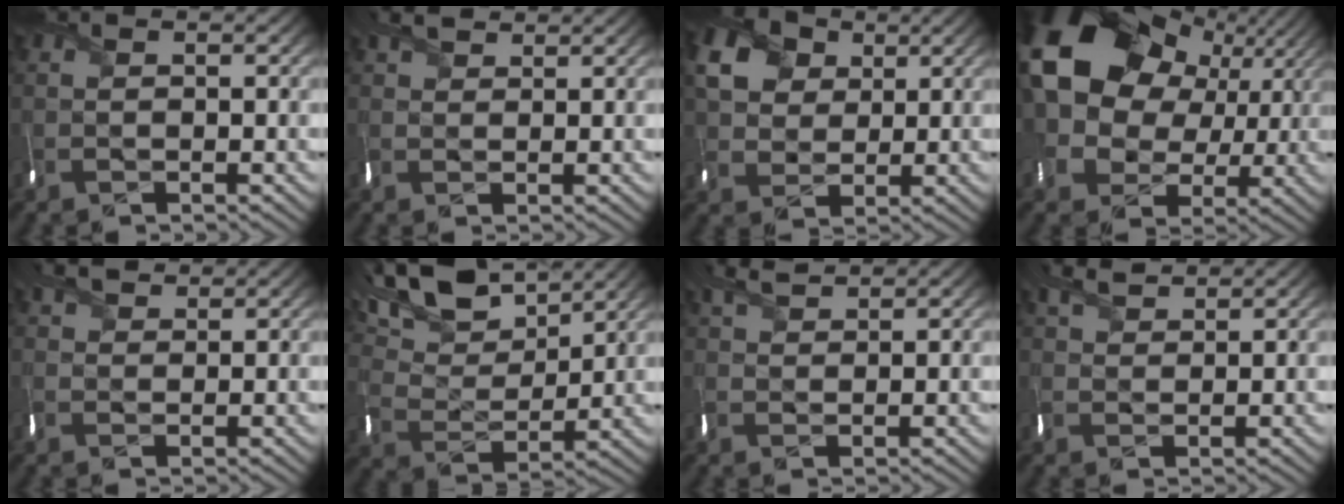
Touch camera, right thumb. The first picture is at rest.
{"total": 1.7, "force": [1.6, 0.4, -0.6], "torque": [0.001, 0.006, 0.026]}
{"total": 5.7, "force": [2.6, 4.6, 2.0], "torque": [-0.069, 0.007, 0.037]}
{"total": 18.1, "force": [5.2, 14.1, 10.1], "torque": [-0.225, 0.035, 0.091]}
{"total": 2.1, "force": [1.9, 0.7, -0.5], "torque": [-0.002, 0.006, 0.030]}
{"total": 12.7, "force": [9.9, 4.9, 6.2], "torque": [-0.160, 0.019, 0.155]}
{"total": 2.0, "force": [2.0, 0.0, -0.2], "torque": [-0.015, 0.008, 0.040]}
{"total": 2.3, "force": [2.2, 0.4, 0.0], "torque": [-0.020, 0.008, 0.042]}